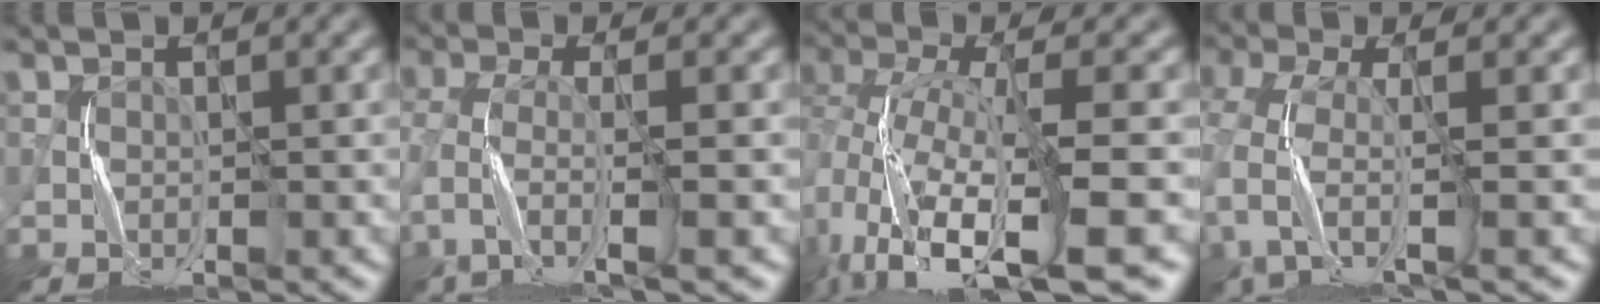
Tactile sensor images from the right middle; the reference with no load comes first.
{"total": 4.0, "force": [-2.1, 0.8, 3.3], "torque": [-0.081, -0.009, -0.049]}
{"total": 13.1, "force": [-6.3, 3.8, 10.9], "torque": [-0.220, -0.010, -0.099]}
{"total": 5.3, "force": [-2.1, 1.7, 4.6], "torque": [-0.109, -0.010, -0.053]}